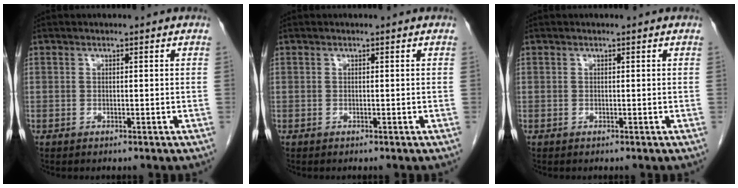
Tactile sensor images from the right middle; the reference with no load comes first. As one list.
[{"total": 0.0}, {"total": 0.0}]